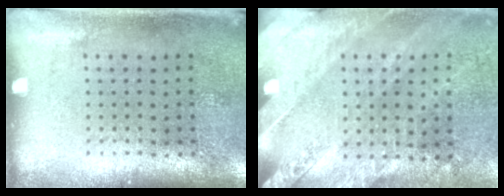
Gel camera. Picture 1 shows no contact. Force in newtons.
{"total": 2.5, "press": 2.3, "slide": 0.8}